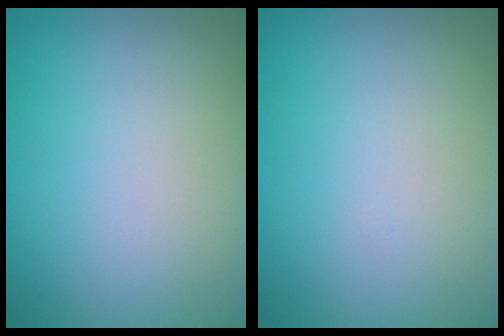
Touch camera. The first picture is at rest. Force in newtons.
{"total": 0.0}